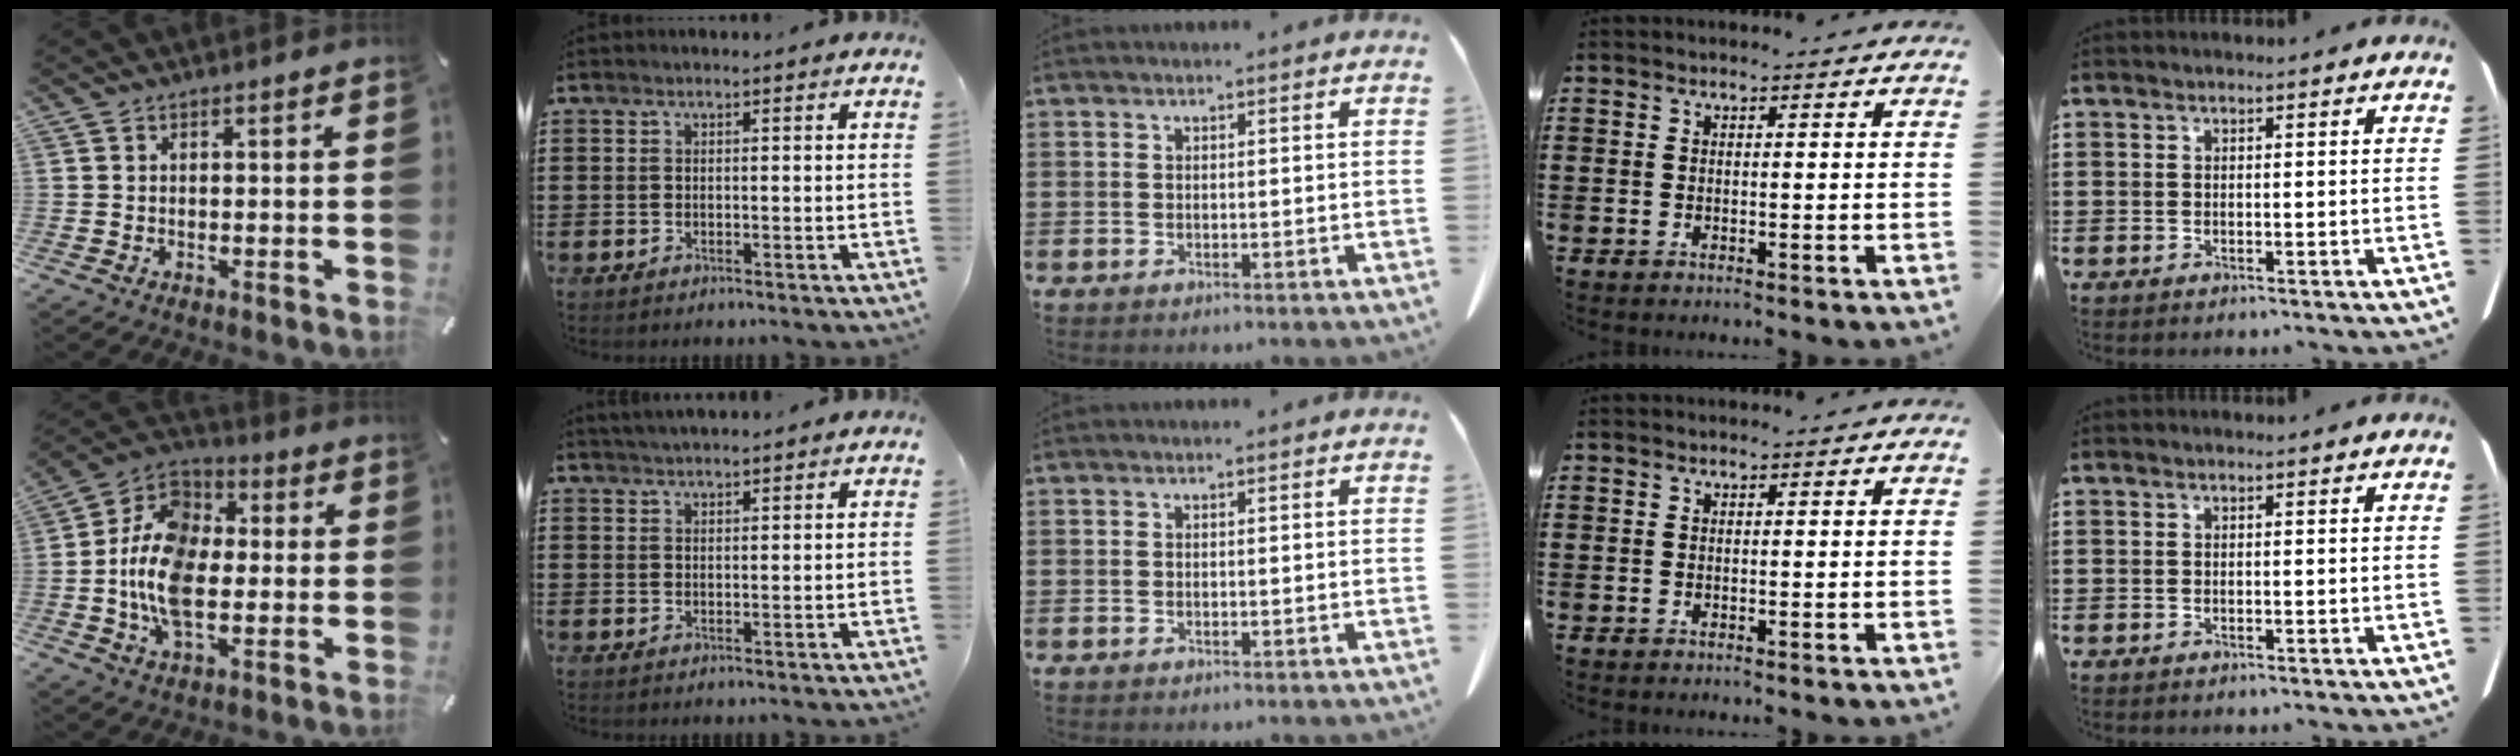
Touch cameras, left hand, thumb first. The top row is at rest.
{"thumb": {"total": 14.8, "force": [-2.7, 9.6, 10.9], "torque": [-0.249, 0.001, -0.058]}, "index": {"total": 1.8, "force": [1.7, 0.0, 0.3], "torque": [-0.009, 0.004, 0.034]}}